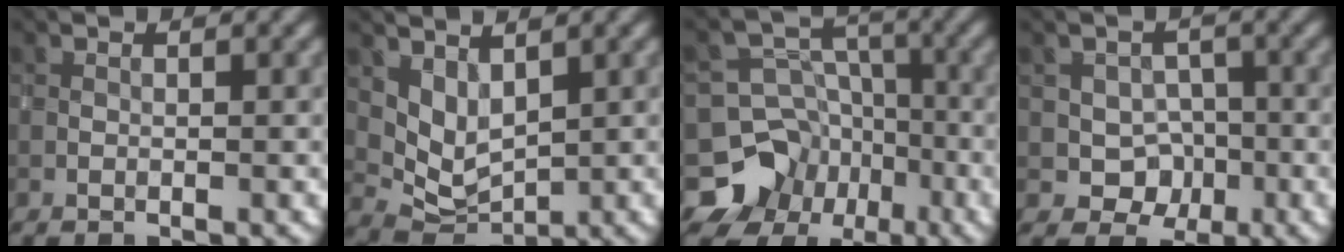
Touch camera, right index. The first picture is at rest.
{"total": 3.4, "force": [2.0, 1.9, 1.9], "torque": [-0.043, -0.013, 0.046]}
{"total": 9.2, "force": [-5.0, 7.6, 1.0], "torque": [-0.014, 0.007, -0.094]}
{"total": 3.2, "force": [-0.5, 2.8, 1.4], "torque": [-0.007, 0.000, -0.009]}